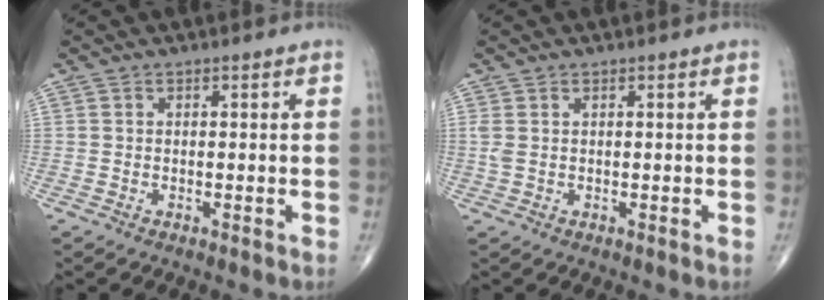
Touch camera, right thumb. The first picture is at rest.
{"total": 1.7, "force": [0.5, 1.0, 1.3], "torque": [-0.045, 0.011, 0.015]}